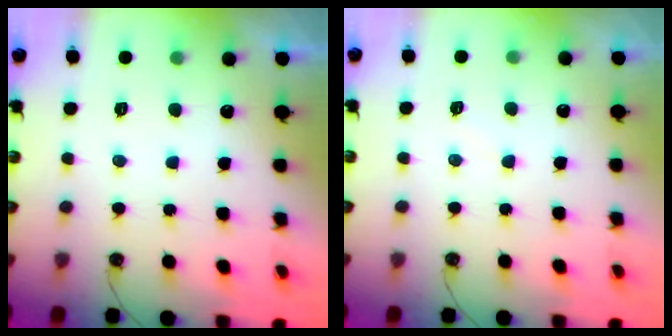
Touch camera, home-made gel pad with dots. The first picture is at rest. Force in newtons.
{"total": 3.8, "press": 3.7, "slide": 0.4}